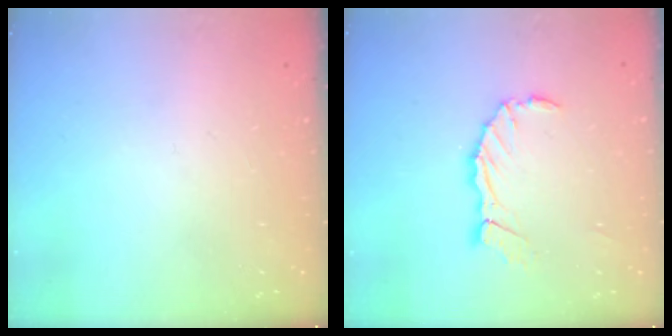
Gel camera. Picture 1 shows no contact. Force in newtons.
{"total": 8.4, "press": 8.3, "slide": 1.0}